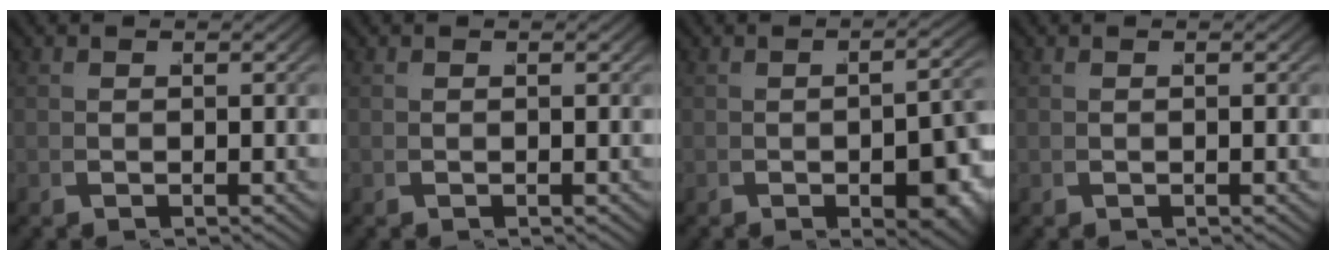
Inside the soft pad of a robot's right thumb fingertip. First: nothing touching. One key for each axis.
{"total": 0.0}
{"total": 5.5, "fx": -1.3, "fy": 2.5, "fz": 4.7, "tx": -0.057, "ty": -0.003, "tz": -0.016}
{"total": 0.0}